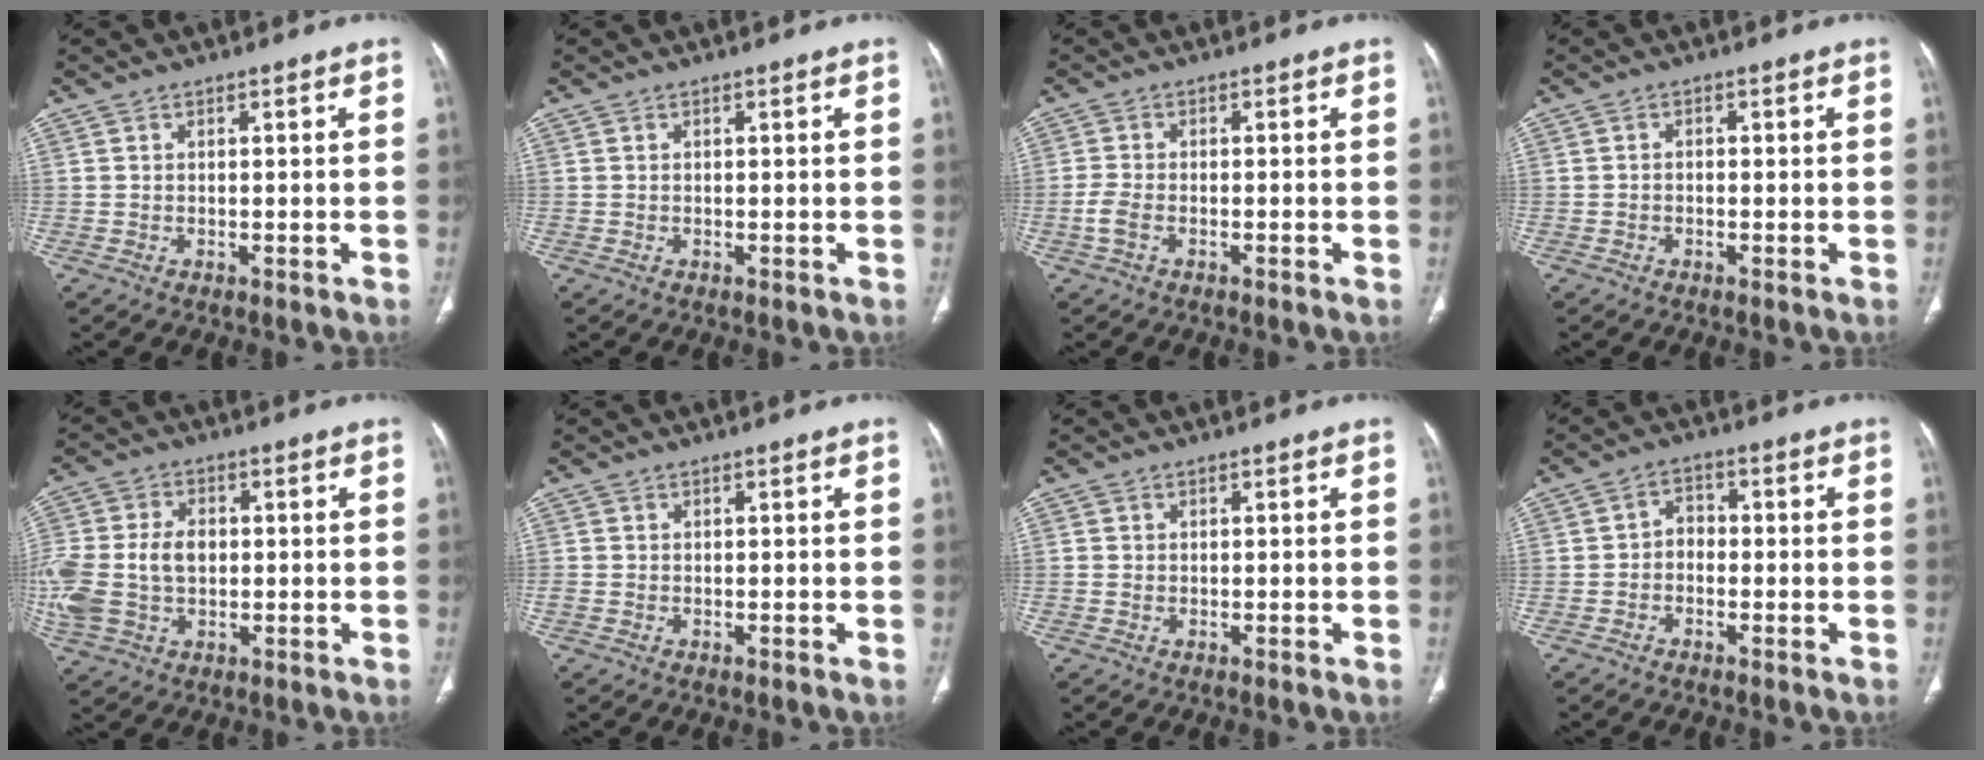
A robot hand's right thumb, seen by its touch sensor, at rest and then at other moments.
{"total": 0.0}
{"total": 2.4, "force": [-1.0, 1.3, 1.8], "torque": [-0.050, 0.002, -0.026]}
{"total": 0.6, "force": [-0.2, 0.6, 0.1], "torque": [0.002, 0.003, -0.008]}
{"total": 16.0, "force": [-0.7, 11.5, 11.1], "torque": [-0.277, 0.013, -0.001]}
{"total": 0.8, "force": [-0.1, 0.8, 0.2], "torque": [-0.006, 0.000, -0.004]}
{"total": 0.6, "force": [0.1, 0.6, -0.2], "torque": [0.005, 0.003, 0.000]}
{"total": 3.2, "force": [-0.9, 2.5, 1.8], "torque": [-0.010, 0.019, -0.026]}